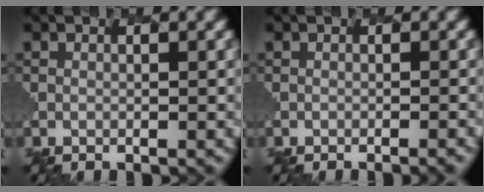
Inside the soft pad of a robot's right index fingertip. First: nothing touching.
{"total": 1.4, "force": [-0.9, 0.4, 1.0], "torque": [-0.001, 0.009, -0.016]}